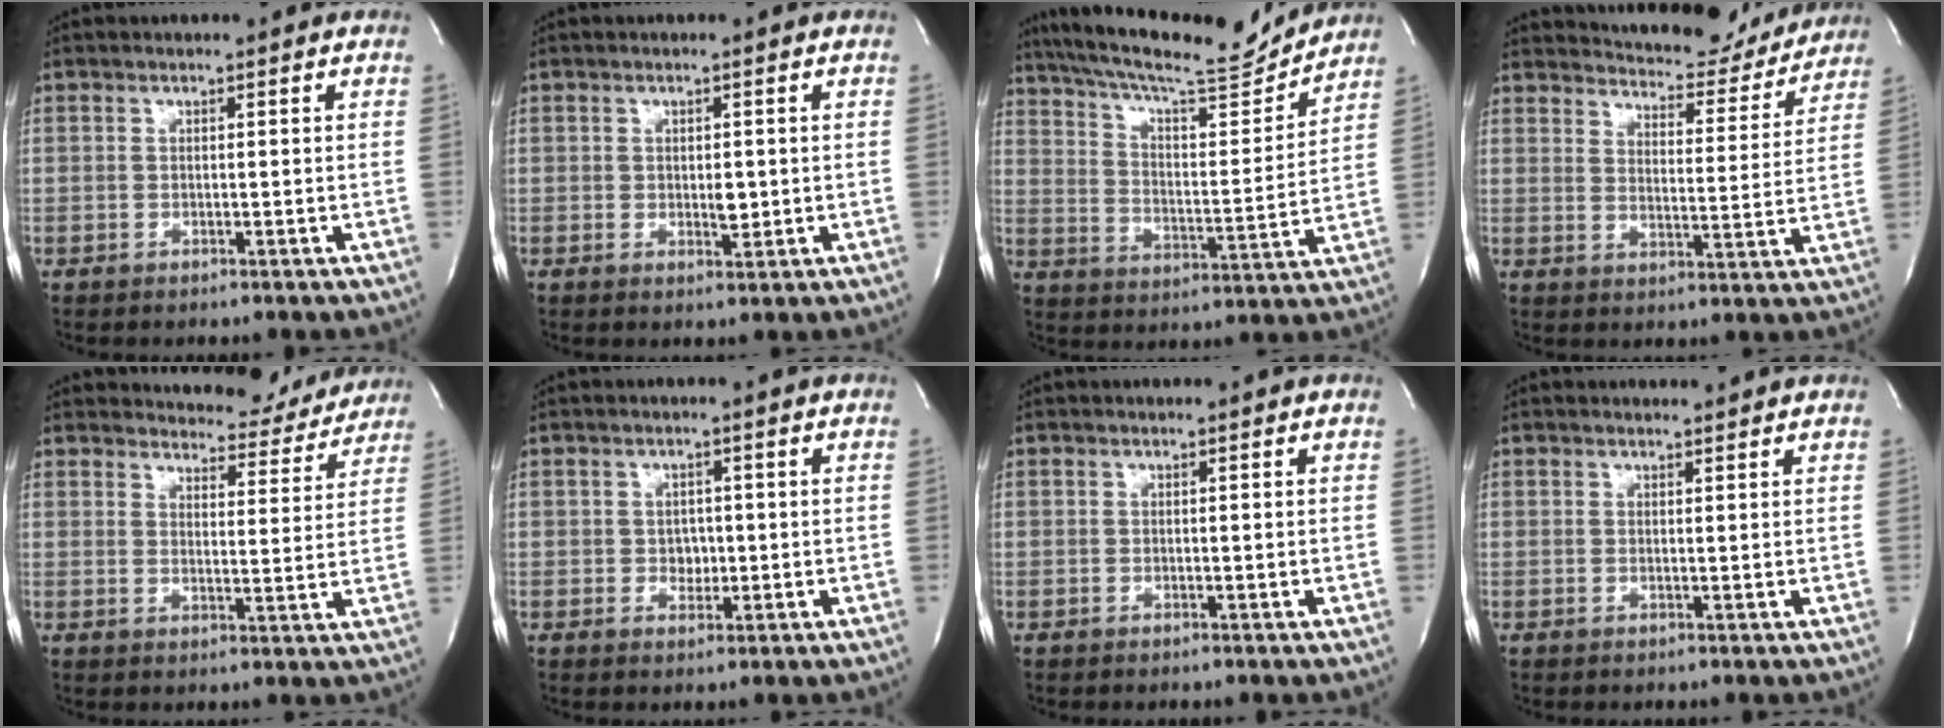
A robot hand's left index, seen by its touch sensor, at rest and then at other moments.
{"total": 1.9, "force": [-0.3, 1.1, 1.5], "torque": [-0.019, -0.003, 0.000]}
{"total": 18.5, "force": [16.8, 2.1, 7.4], "torque": [-0.133, -0.005, 0.256]}
{"total": 15.5, "force": [14.7, 3.8, 3.4], "torque": [-0.033, -0.020, 0.183]}
{"total": 9.5, "force": [9.2, 2.3, 0.6], "torque": [0.008, -0.017, 0.106]}
{"total": 2.1, "force": [-0.5, 1.8, 1.1], "torque": [-0.011, 0.003, -0.004]}
{"total": 0.0}
{"total": 1.6, "force": [1.6, 0.1, 0.2], "torque": [-0.007, 0.005, 0.021]}